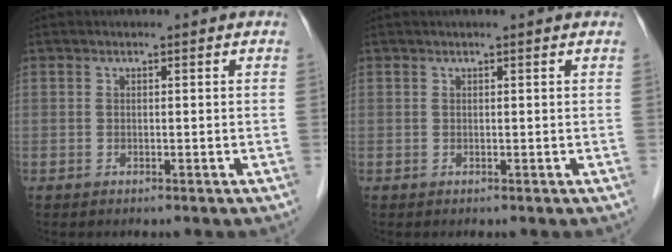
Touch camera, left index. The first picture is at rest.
{"total": 1.2, "force": [1.1, -0.2, 0.5], "torque": [-0.013, 0.011, 0.019]}